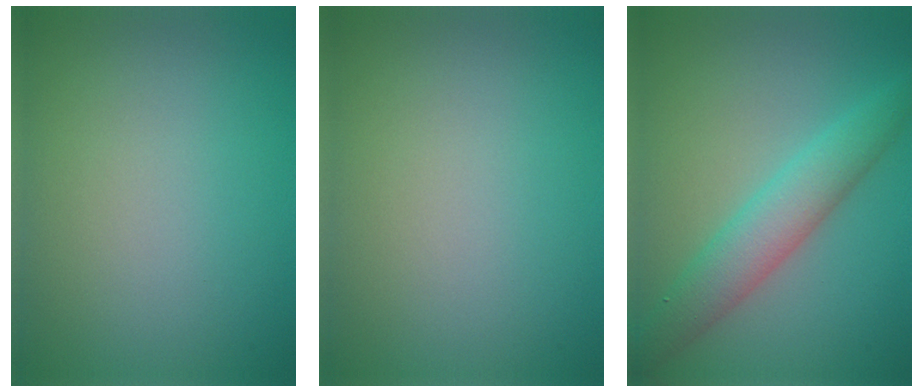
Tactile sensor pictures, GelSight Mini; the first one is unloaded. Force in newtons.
{"total": 0.0}
{"total": 4.5, "press": 4.5, "slide": 0.2}